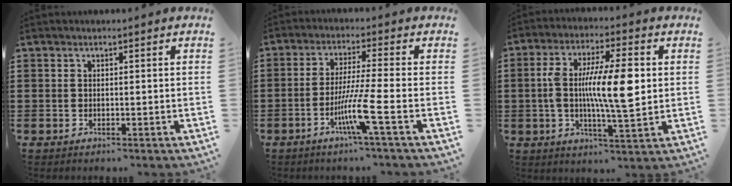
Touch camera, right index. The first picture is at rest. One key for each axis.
{"total": 7.8, "fx": -3.3, "fy": -0.5, "fz": 7.0, "tx": -0.136, "ty": -0.017, "tz": -0.063}
{"total": 11.5, "fx": 0.9, "fy": 2.8, "fz": 11.1, "tx": -0.210, "ty": 0.008, "tz": 0.013}